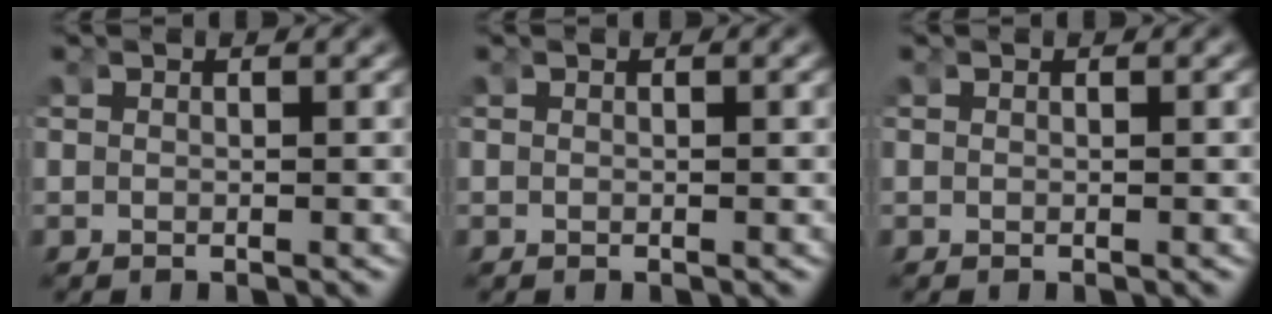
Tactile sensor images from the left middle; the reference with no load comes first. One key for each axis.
{"total": 0.0}
{"total": 0.0}